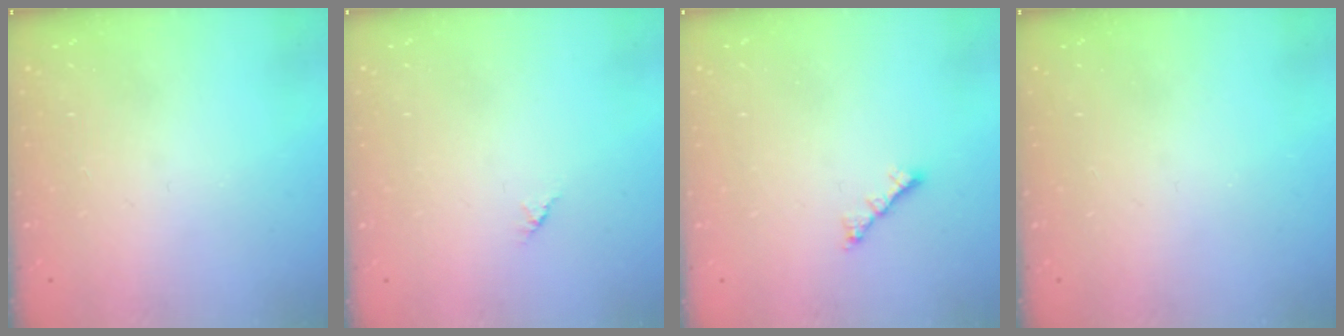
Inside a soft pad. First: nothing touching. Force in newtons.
{"total": 1.2, "press": 1.2, "slide": 0.3}
{"total": 2.0, "press": 1.9, "slide": 0.5}
{"total": 0.0}